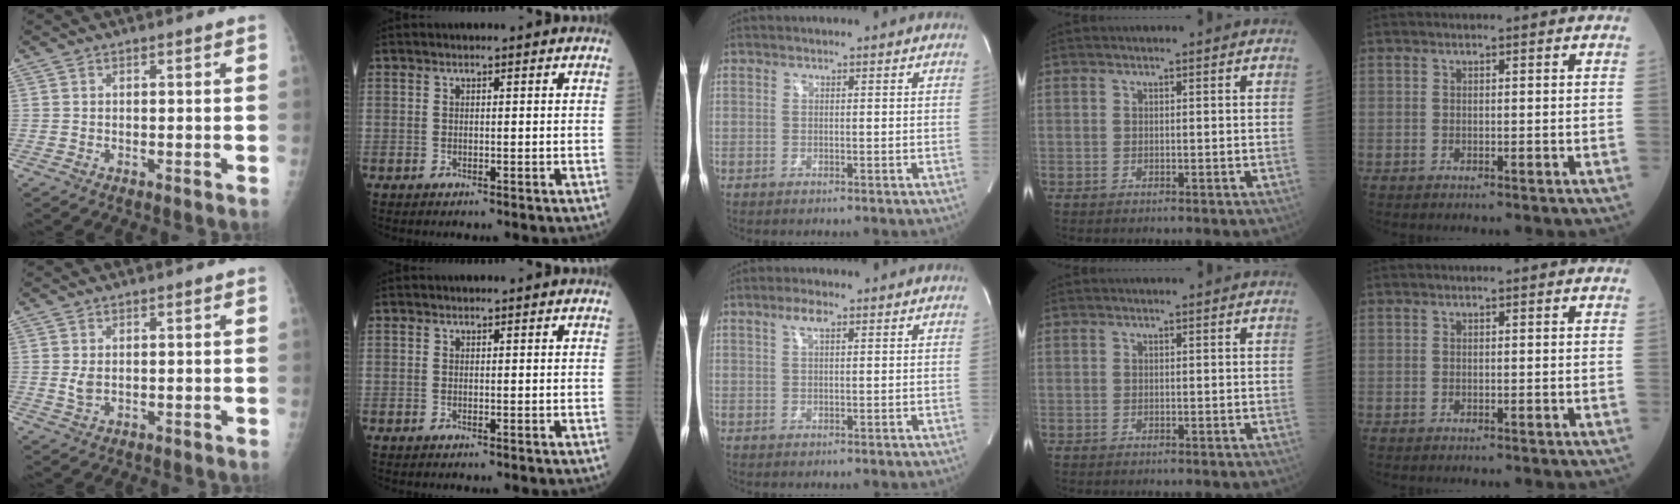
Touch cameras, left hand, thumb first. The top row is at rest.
{"thumb": {"total": 2.1, "force": [0.3, 1.3, 1.6], "torque": [-0.030, -0.006, 0.008]}, "middle": {"total": 2.5, "force": [1.4, 0.6, 2.0], "torque": [-0.042, 0.008, 0.027]}}